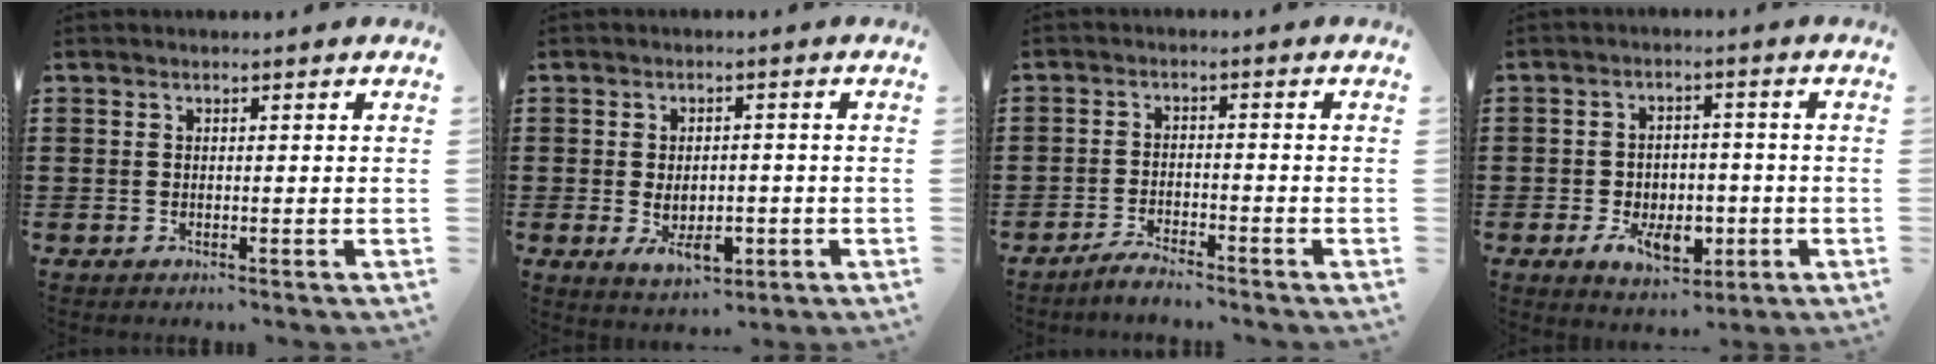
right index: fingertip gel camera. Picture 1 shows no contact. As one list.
[{"total": 5.6, "force": [-1.6, 3.1, 4.3], "torque": [-0.071, -0.003, -0.034]}, {"total": 2.7, "force": [-2.7, 0.1, 0.5], "torque": [-0.013, 0.004, -0.054]}, {"total": 6.7, "force": [-2.5, 4.3, 4.5], "torque": [-0.072, 0.004, -0.048]}]